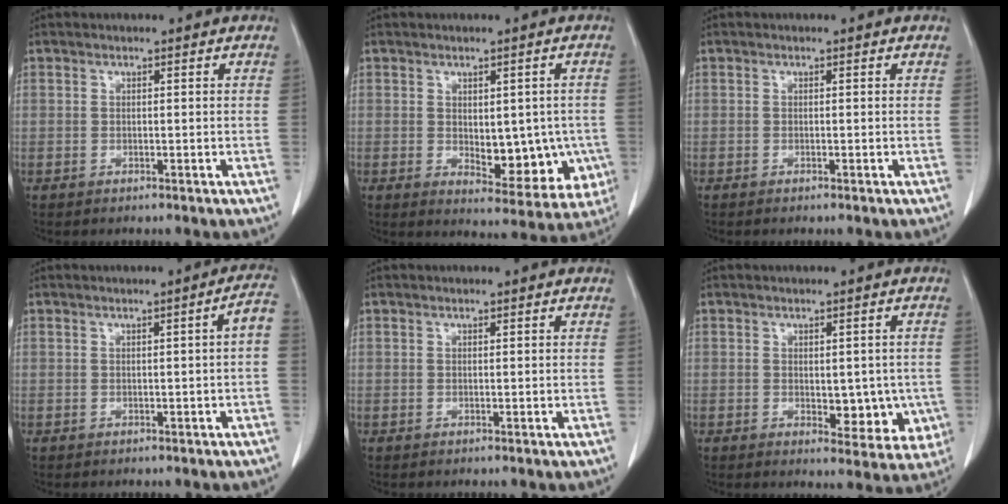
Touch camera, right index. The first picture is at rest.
{"total": 9.7, "force": [-1.3, 5.3, 8.0], "torque": [-0.085, 0.001, 0.001]}
{"total": 0.7, "force": [-0.6, 0.0, 0.4], "torque": [-0.006, -0.001, -0.007]}
{"total": 2.7, "force": [-0.4, 0.0, 2.6], "torque": [-0.027, 0.004, -0.005]}
{"total": 0.0}
{"total": 6.8, "force": [-0.9, 3.9, 5.6], "torque": [-0.048, -0.003, 0.000]}